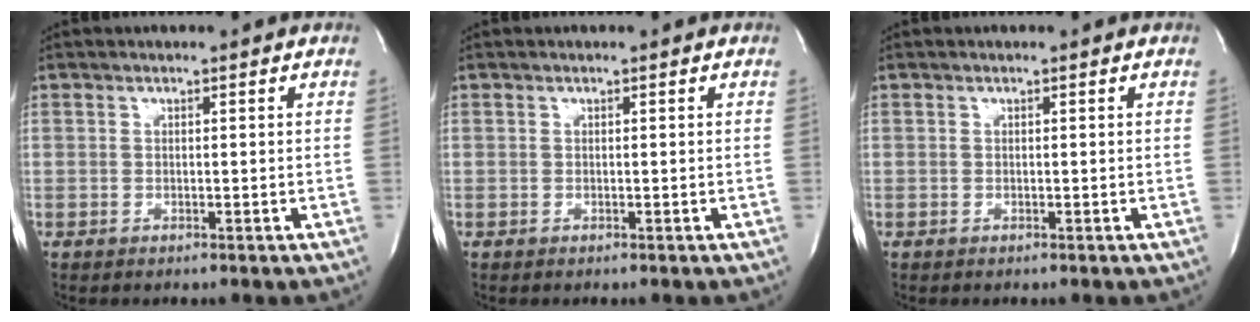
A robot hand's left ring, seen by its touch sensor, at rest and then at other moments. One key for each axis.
{"total": 0.0}
{"total": 0.0}